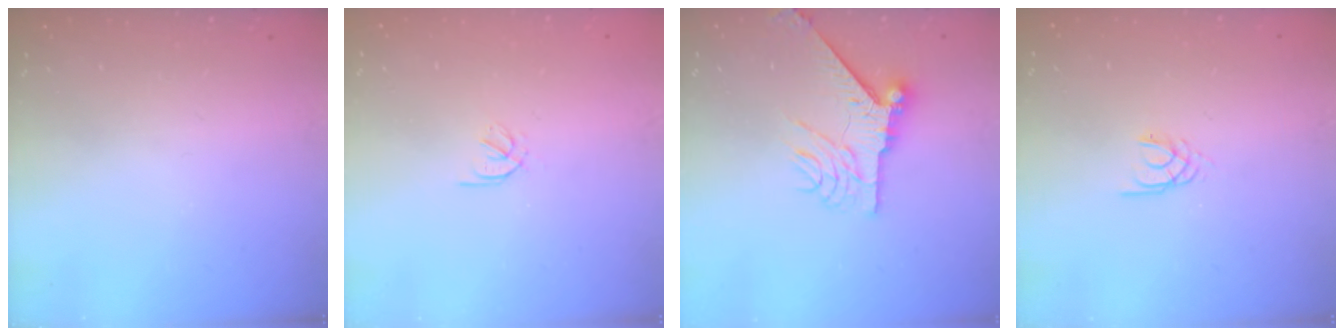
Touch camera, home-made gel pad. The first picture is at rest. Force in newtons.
{"total": 1.5, "press": 1.4, "slide": 0.5}
{"total": 9.5, "press": 9.5, "slide": 0.6}
{"total": 1.7, "press": 1.7, "slide": 0.3}